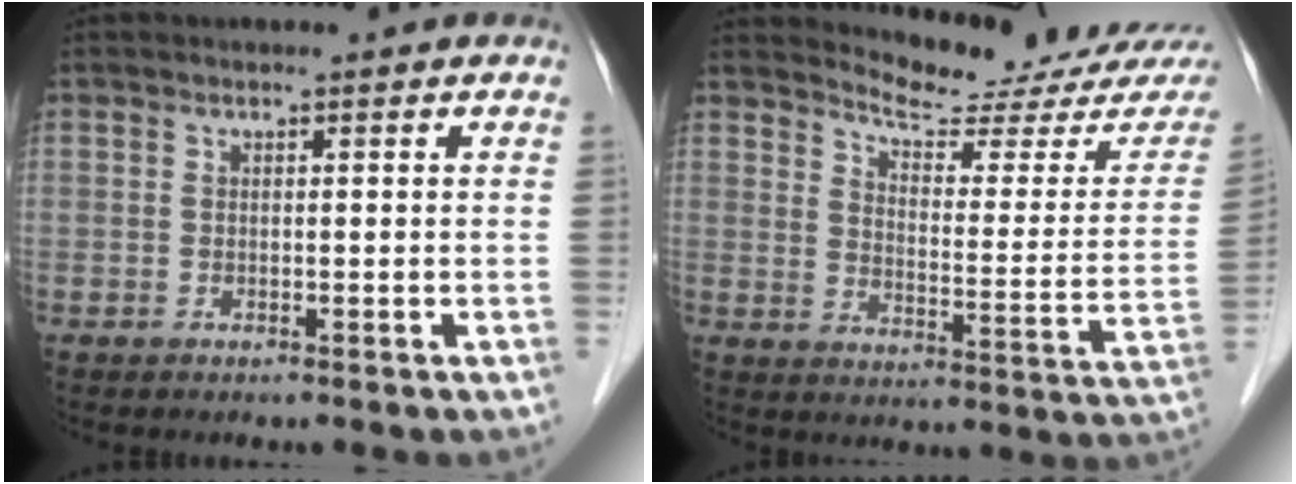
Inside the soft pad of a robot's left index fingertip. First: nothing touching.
{"total": 15.2, "force": [14.7, 1.2, 3.6], "torque": [-0.045, -0.084, 0.175]}